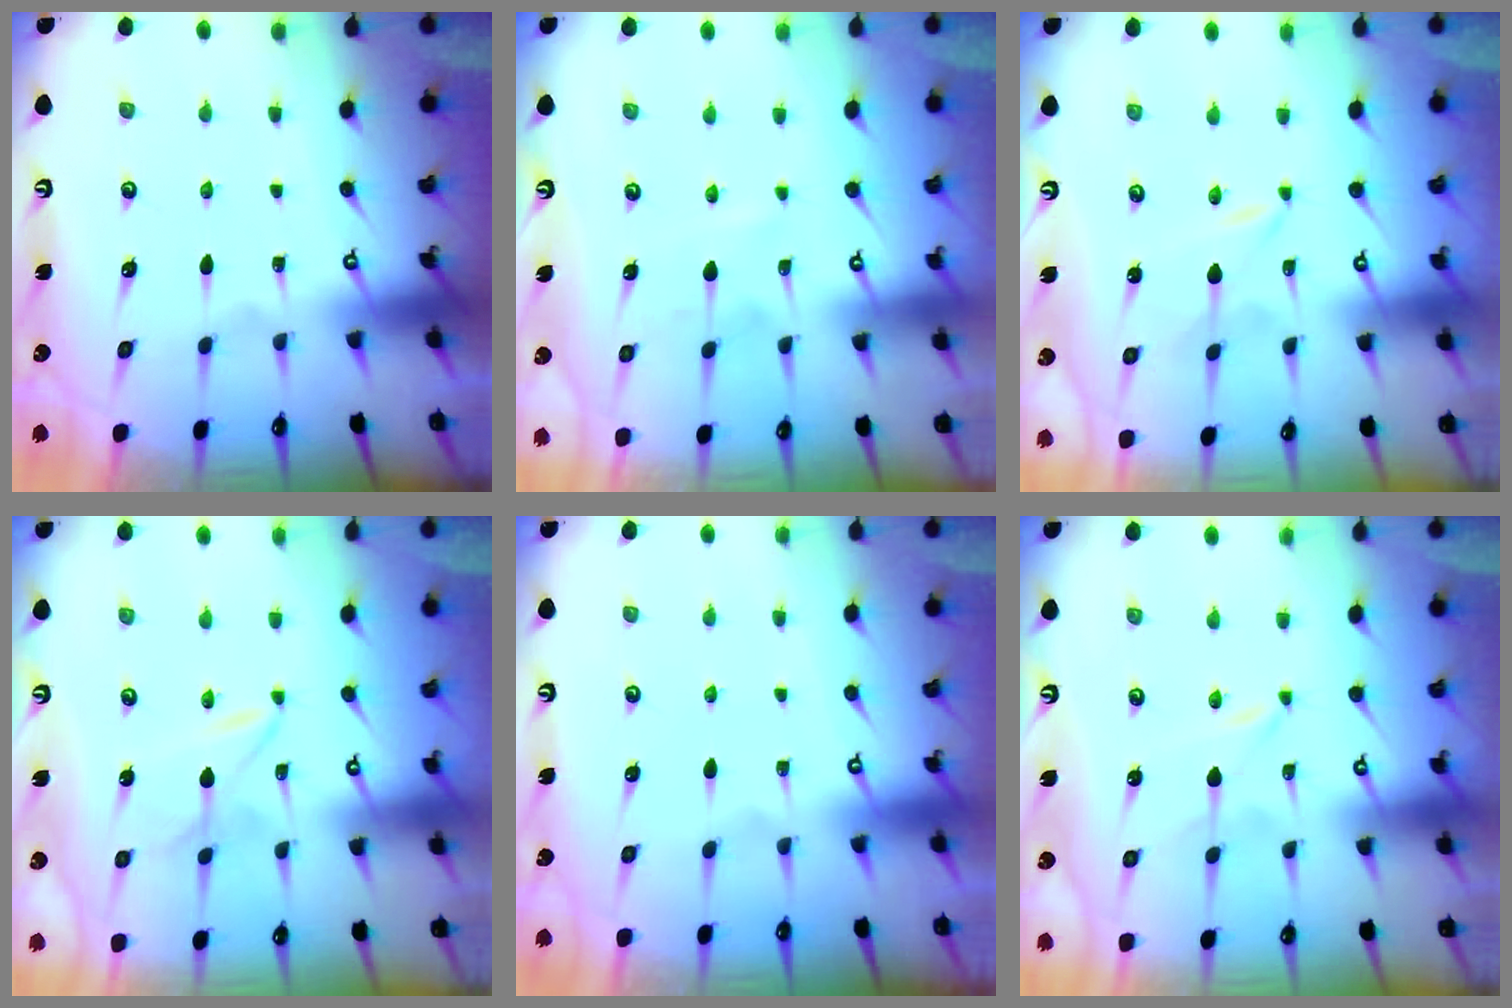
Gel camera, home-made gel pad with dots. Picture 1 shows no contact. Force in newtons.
{"total": 3.7, "press": 3.7, "slide": 0.3}
{"total": 0.0}
{"total": 1.9, "press": 1.9, "slide": 0.3}
{"total": 0.0}
{"total": 0.0}